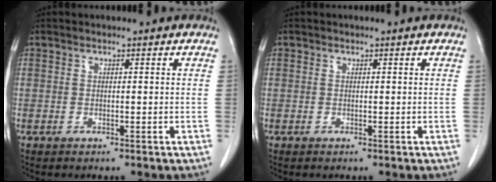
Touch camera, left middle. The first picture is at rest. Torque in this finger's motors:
{"motor_torque": [-0.16, 0.02, -0.06, -0.01]}